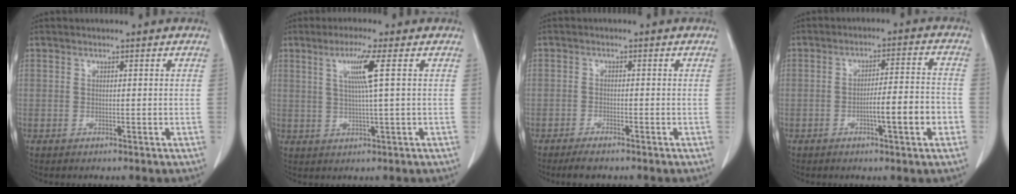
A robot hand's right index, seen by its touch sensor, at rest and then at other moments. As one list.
[{"total": 5.4, "force": [1.6, -1.1, 5.0], "torque": [-0.098, -0.001, 0.032]}, {"total": 2.8, "force": [-2.3, 0.6, 1.5], "torque": [-0.028, -0.004, -0.036]}, {"total": 7.7, "force": [-2.9, 0.5, 7.1], "torque": [-0.107, 0.011, -0.042]}]